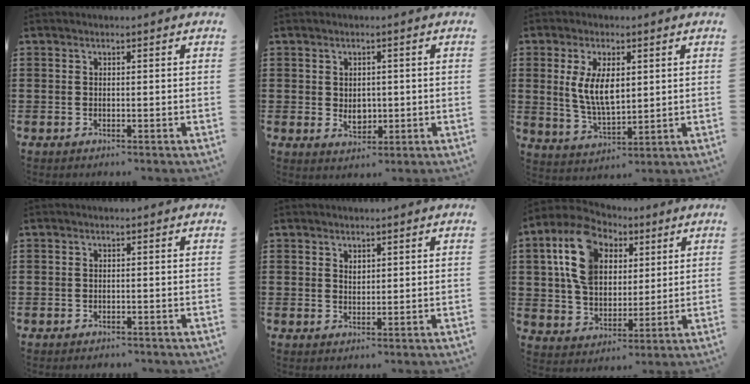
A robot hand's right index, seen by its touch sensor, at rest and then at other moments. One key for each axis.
{"total": 2.5, "fx": 0.1, "fy": 1.9, "fz": 1.6, "tx": -0.029, "ty": 0.001, "tz": 0.001}
{"total": 7.4, "fx": 1.3, "fy": 3.7, "fz": 6.4, "tx": -0.127, "ty": 0.004, "tz": 0.019}
{"total": 0.8, "fx": -0.8, "fy": 0.2, "fz": -0.1, "tx": -0.001, "ty": 0.000, "tz": -0.016}
{"total": 1.3, "fx": 1.0, "fy": 0.7, "fz": 0.3, "tx": -0.008, "ty": 0.003, "tz": 0.020}
{"total": 12.3, "fx": 4.4, "fy": 8.6, "fz": 7.5, "tx": -0.175, "ty": 0.017, "tz": 0.079}